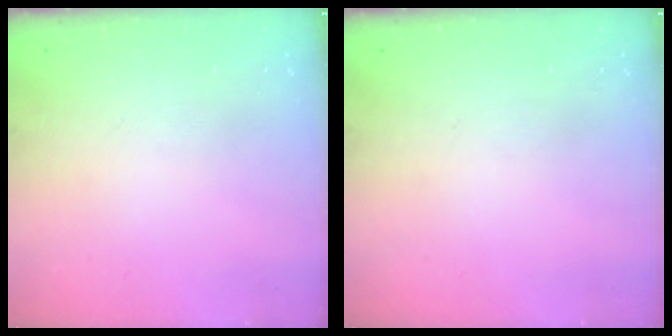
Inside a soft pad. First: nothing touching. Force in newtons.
{"total": 0.0}